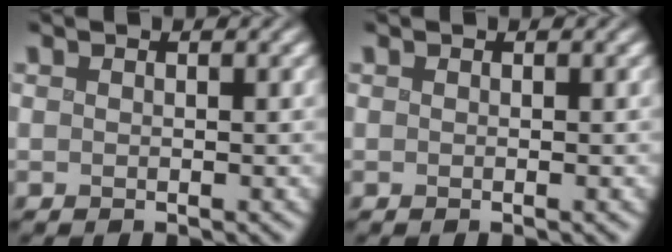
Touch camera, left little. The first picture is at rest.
{"total": 0.0}